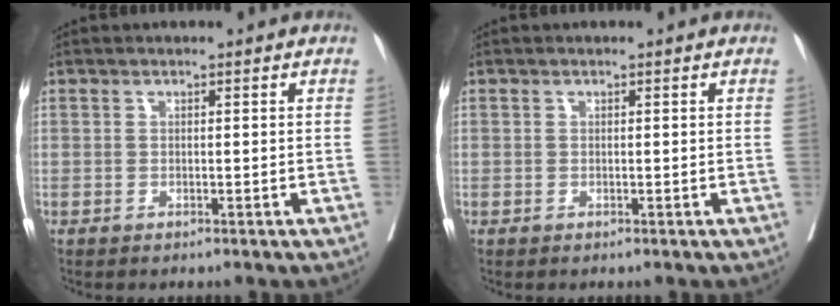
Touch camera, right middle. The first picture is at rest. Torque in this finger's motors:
{"motor_torque": [0.07, -0.07, 0.05, -0.06]}